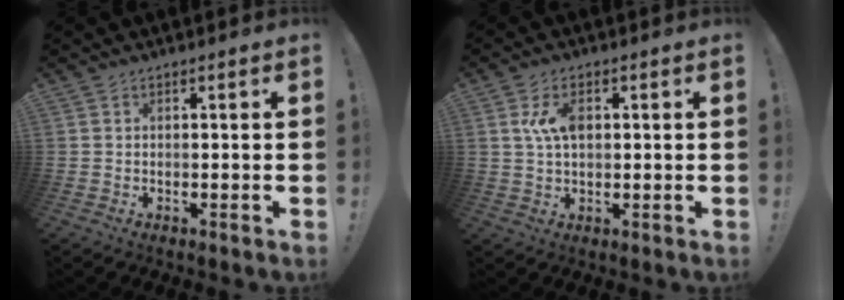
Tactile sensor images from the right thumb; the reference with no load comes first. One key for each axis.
{"total": 6.4, "fx": 1.4, "fy": 3.7, "fz": 5.0, "tx": -0.104, "ty": 0.007, "tz": 0.024}